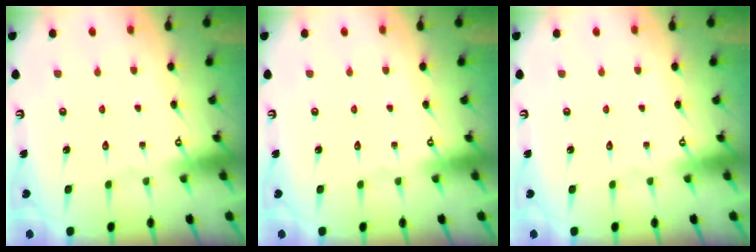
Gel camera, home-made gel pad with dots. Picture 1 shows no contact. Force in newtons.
{"total": 0.0}
{"total": 0.0}